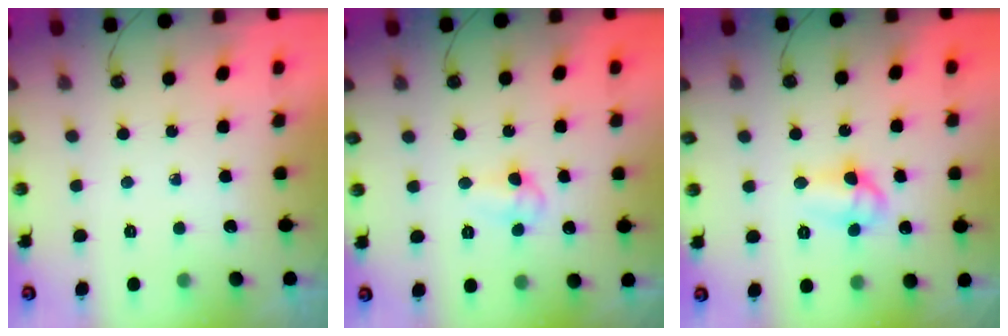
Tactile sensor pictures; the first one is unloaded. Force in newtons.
{"total": 6.2, "press": 5.0, "slide": 3.7}
{"total": 7.9, "press": 7.8, "slide": 1.4}